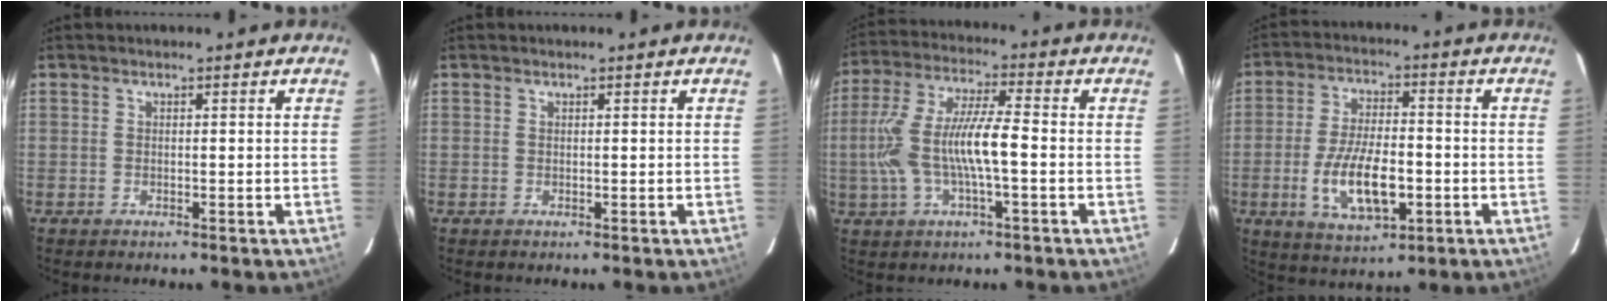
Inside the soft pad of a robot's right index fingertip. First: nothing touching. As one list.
[{"total": 0.0}, {"total": 12.6, "force": [-2.0, 2.8, 12.1], "torque": [-0.247, 0.005, -0.035]}, {"total": 12.6, "force": [-3.4, 5.4, 10.8], "torque": [-0.216, -0.009, -0.051]}]